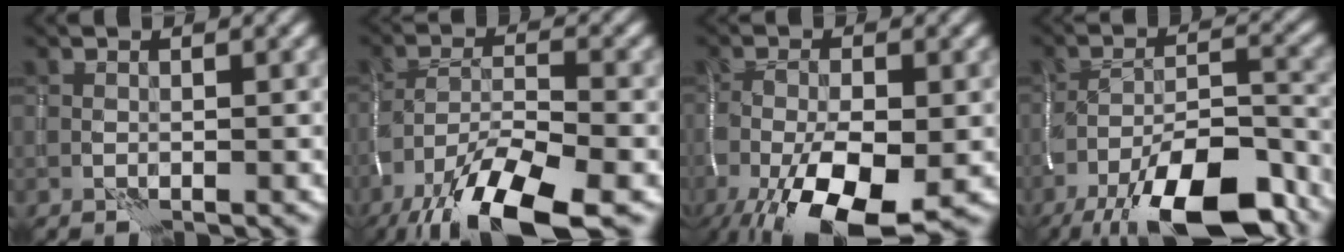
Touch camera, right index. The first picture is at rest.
{"total": 11.8, "force": [-7.9, 3.3, 8.1], "torque": [-0.158, -0.007, -0.142]}
{"total": 12.0, "force": [-5.1, 5.1, 9.6], "torque": [-0.183, -0.035, -0.084]}
{"total": 13.9, "force": [-9.7, 4.4, 9.0], "torque": [-0.159, -0.016, -0.146]}